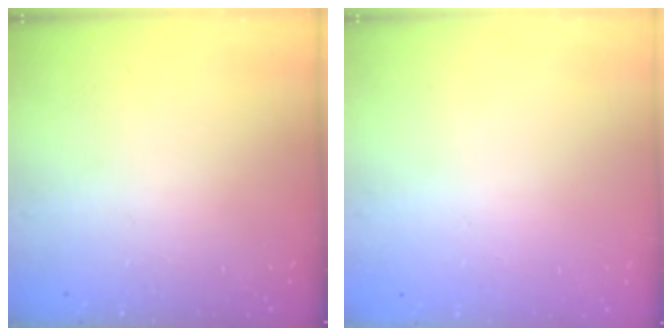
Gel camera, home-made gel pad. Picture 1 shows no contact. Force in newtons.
{"total": 0.0}